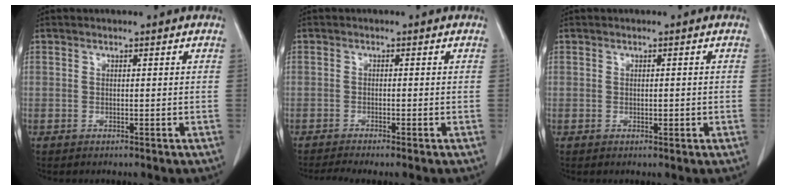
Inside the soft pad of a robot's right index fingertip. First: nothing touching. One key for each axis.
{"total": 3.4, "fx": -2.8, "fy": -0.2, "fz": 2.0, "tx": -0.031, "ty": -0.006, "tz": -0.048}
{"total": 0.8, "fx": -0.1, "fy": 0.5, "fz": 0.7, "tx": -0.006, "ty": 0.001, "tz": 0.003}